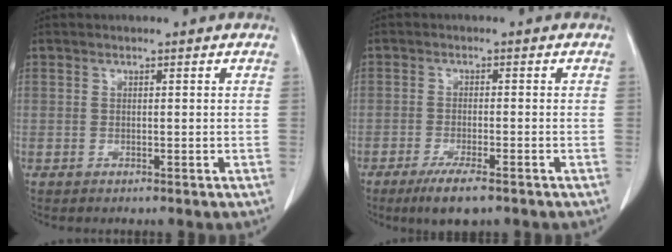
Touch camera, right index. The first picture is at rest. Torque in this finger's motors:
{"motor_torque": [0.24, -0.31, 0.29, 0.09]}